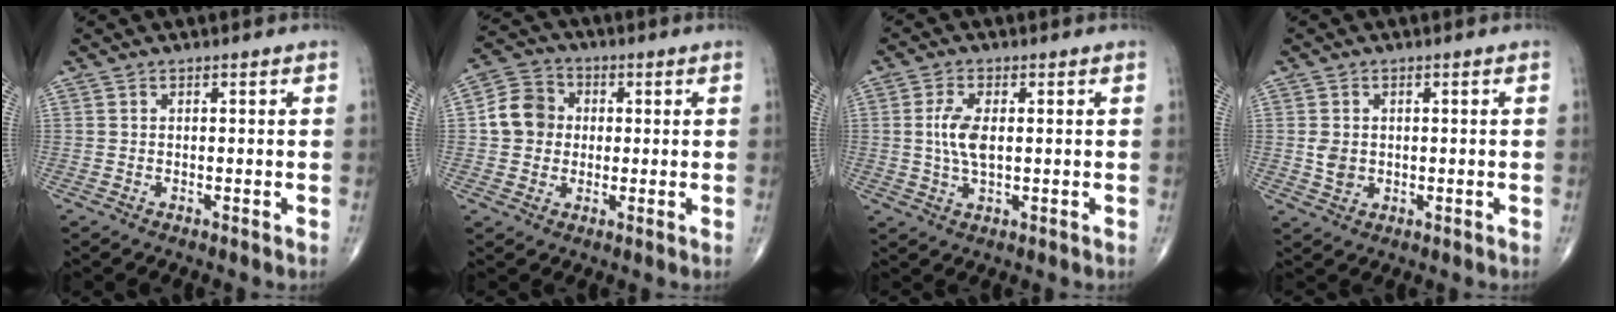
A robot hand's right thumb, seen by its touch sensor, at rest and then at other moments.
{"total": 8.2, "force": [0.3, 7.4, 3.6], "torque": [-0.044, 0.016, -0.006]}
{"total": 5.8, "force": [0.4, 2.7, 5.1], "torque": [-0.111, -0.001, 0.007]}
{"total": 3.1, "force": [0.0, 2.5, 1.9], "torque": [-0.025, -0.003, 0.005]}